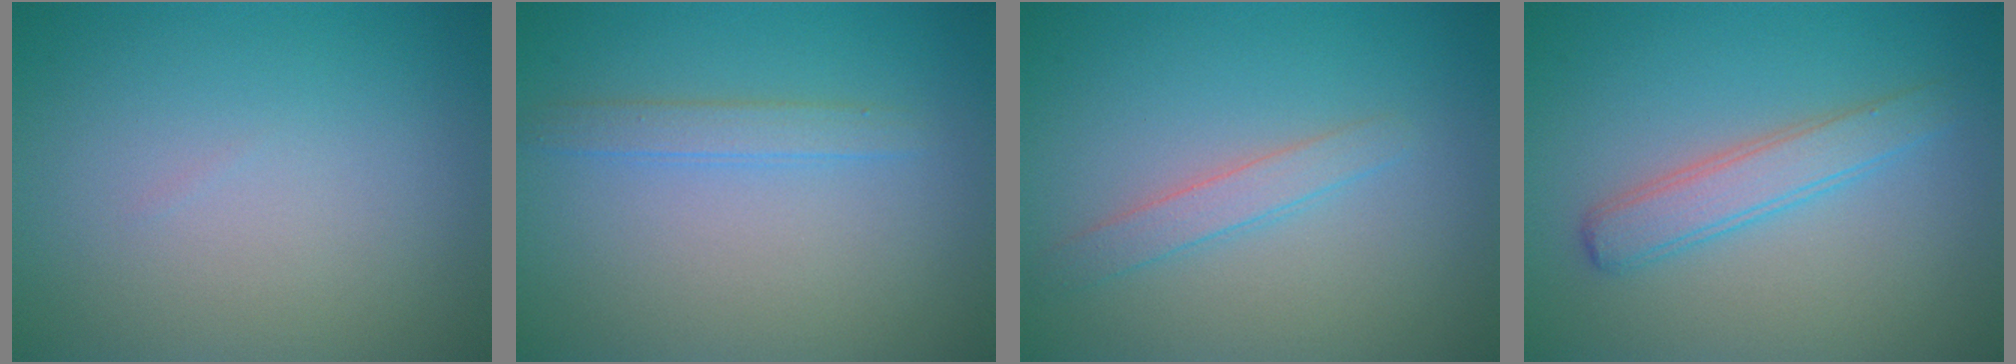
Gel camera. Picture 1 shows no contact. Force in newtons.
{"total": 1.6, "press": 1.6, "slide": 0.0}
{"total": 1.8, "press": 1.8, "slide": 0.1}
{"total": 2.9, "press": 2.9, "slide": 0.0}